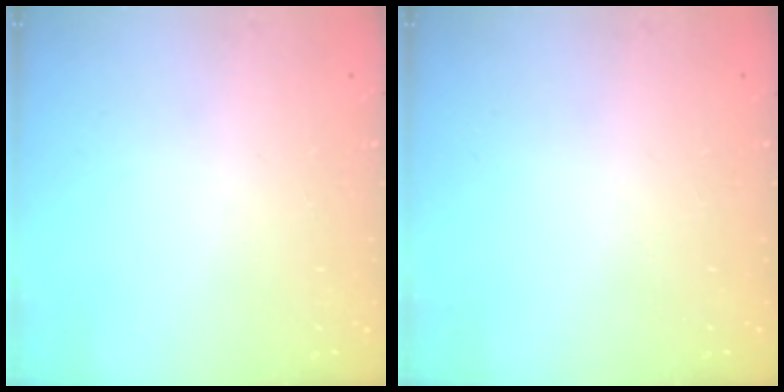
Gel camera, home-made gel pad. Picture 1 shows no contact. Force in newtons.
{"total": 0.0}